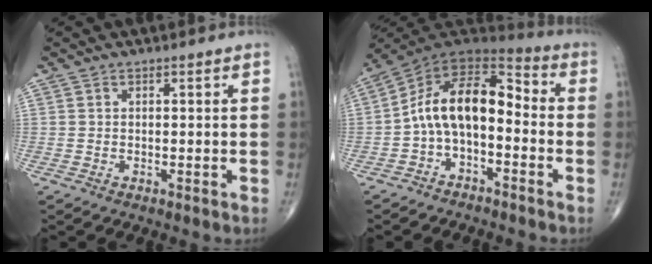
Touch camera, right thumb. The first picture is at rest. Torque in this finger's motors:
{"motor_torque": [0.38, 0.34, 0.34, -0.26, 0.35]}